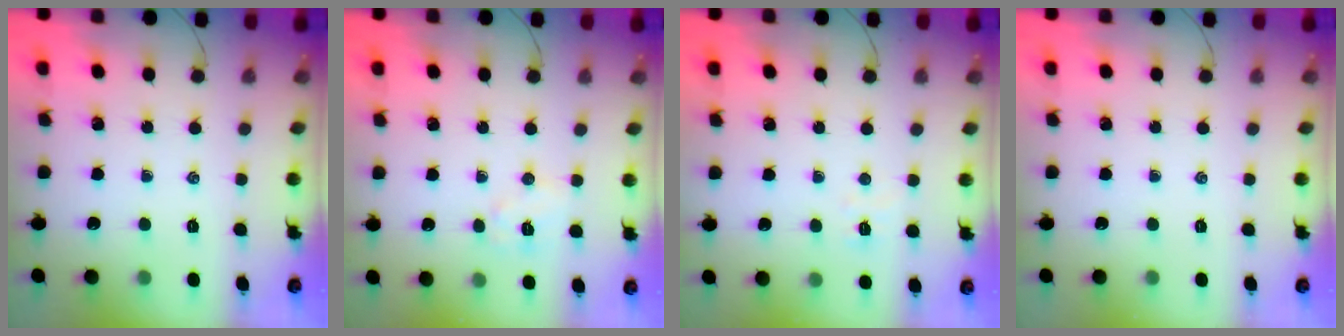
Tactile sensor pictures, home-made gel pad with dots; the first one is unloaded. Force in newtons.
{"total": 6.7, "press": 6.5, "slide": 1.3}
{"total": 3.9, "press": 3.7, "slide": 1.0}
{"total": 0.0}